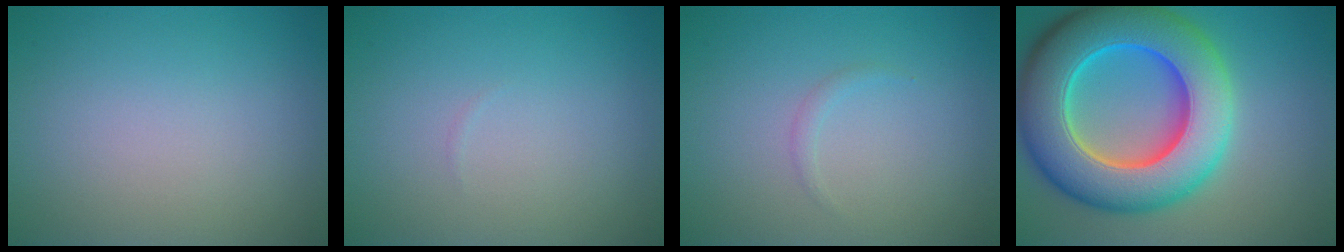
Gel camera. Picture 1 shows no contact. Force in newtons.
{"total": 0.0}
{"total": 0.7, "press": 0.7, "slide": 0.1}
{"total": 13.5, "press": 13.5, "slide": 0.4}